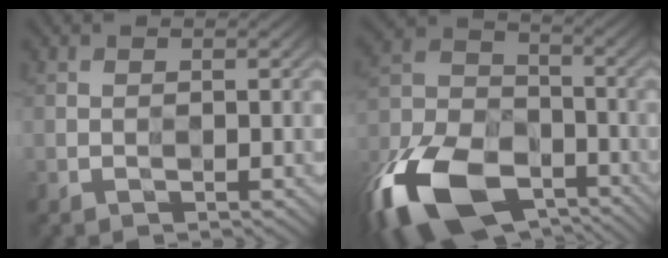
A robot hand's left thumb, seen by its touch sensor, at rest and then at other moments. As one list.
[{"total": 15.8, "force": [-10.3, 8.5, 8.4], "torque": [-0.212, -0.031, -0.207]}]